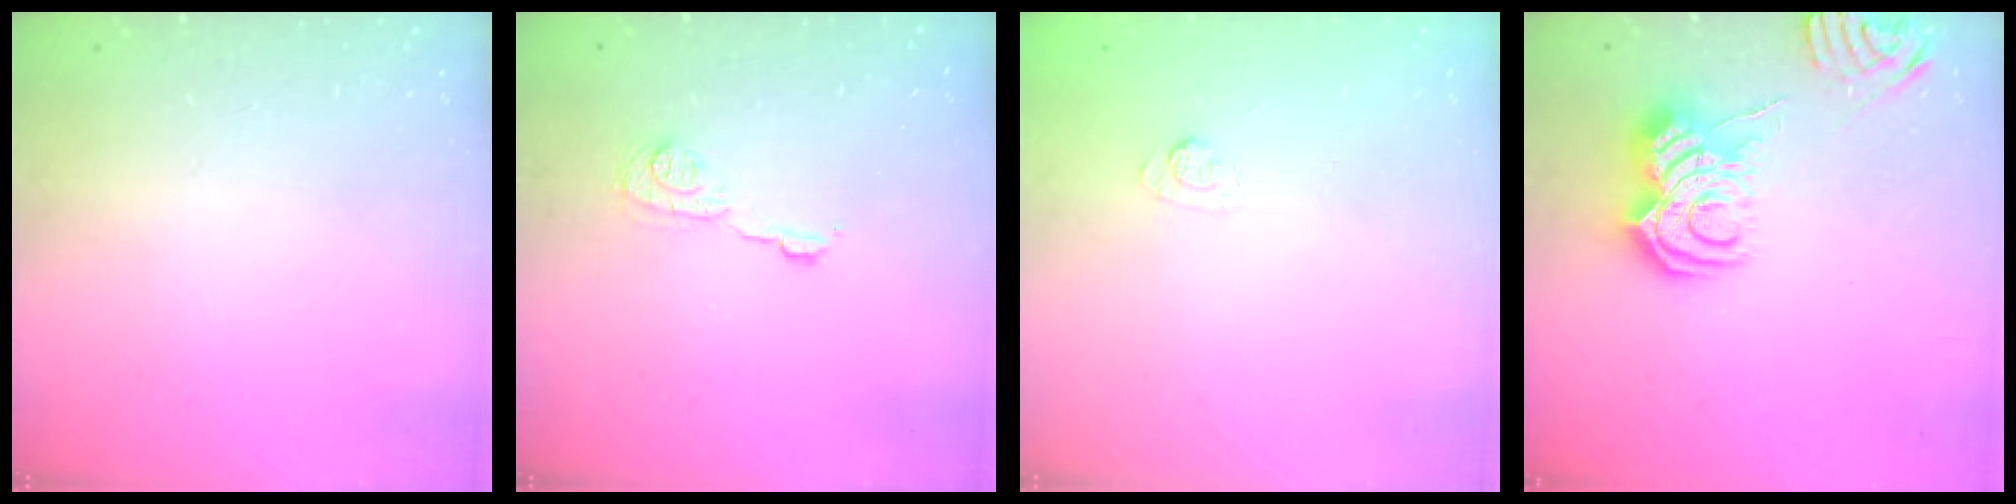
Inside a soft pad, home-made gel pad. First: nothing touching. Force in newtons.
{"total": 6.7, "press": 6.7, "slide": 0.0}
{"total": 2.2, "press": 1.8, "slide": 1.3}
{"total": 13.0, "press": 13.0, "slide": 1.0}